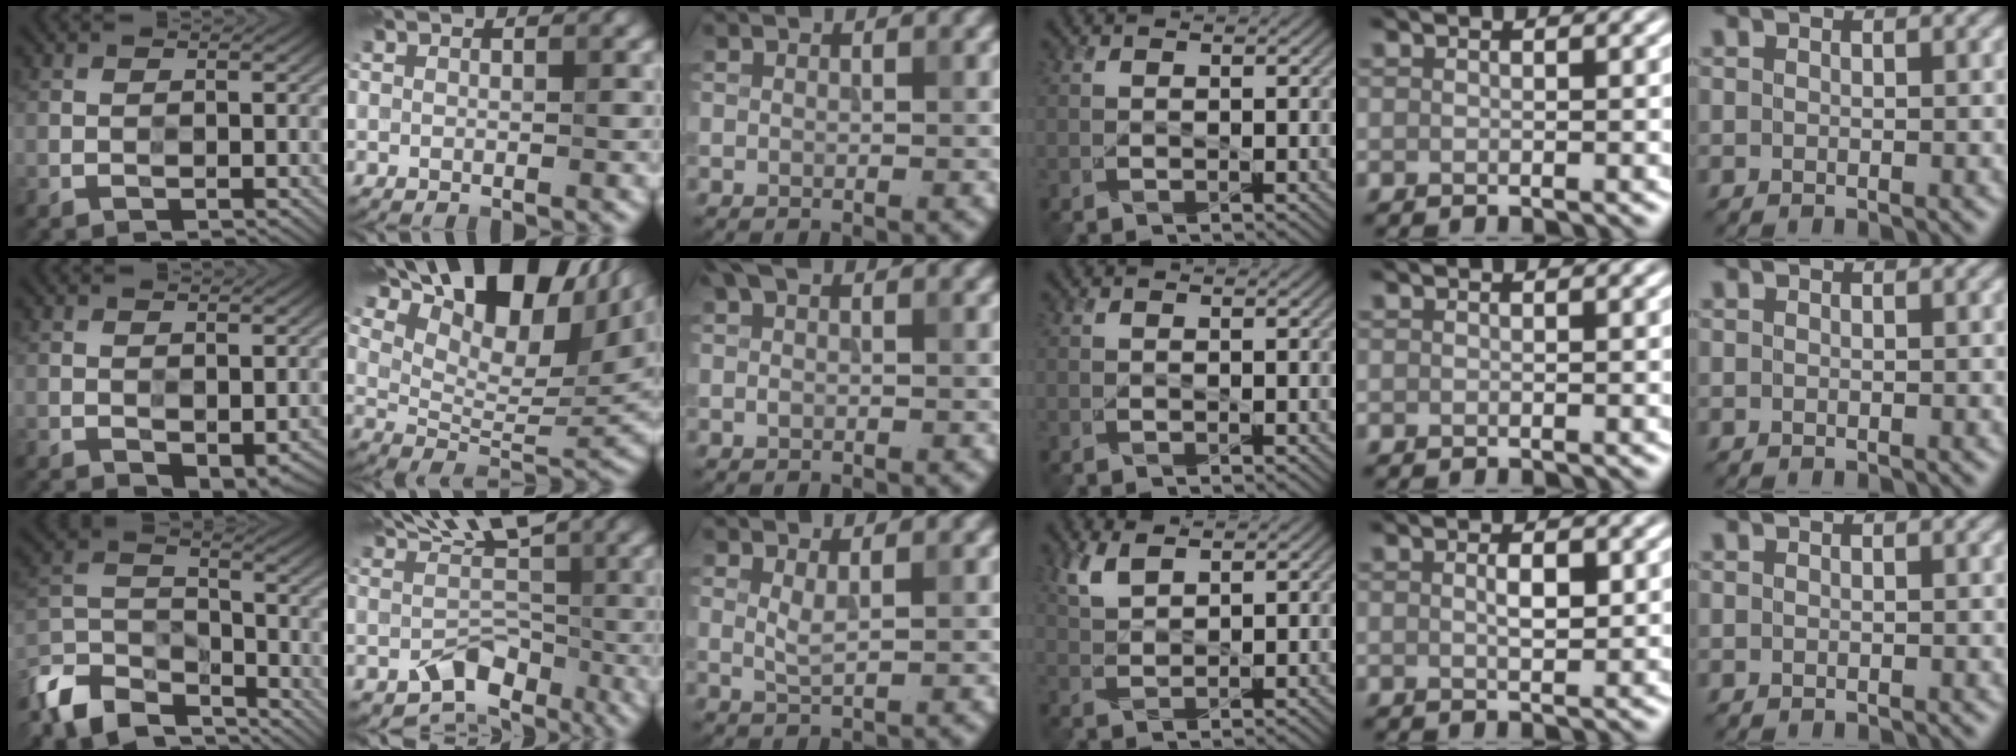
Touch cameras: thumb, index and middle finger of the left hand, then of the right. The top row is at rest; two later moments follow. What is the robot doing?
{"motion": "wipe", "object": "glasses"}